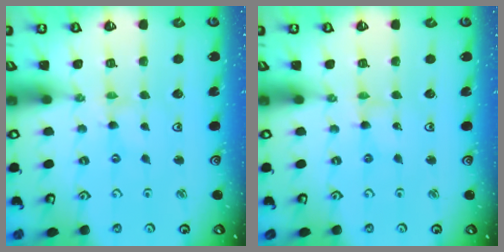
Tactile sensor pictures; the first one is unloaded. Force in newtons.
{"total": 0.9, "press": 0.8, "slide": 0.1}